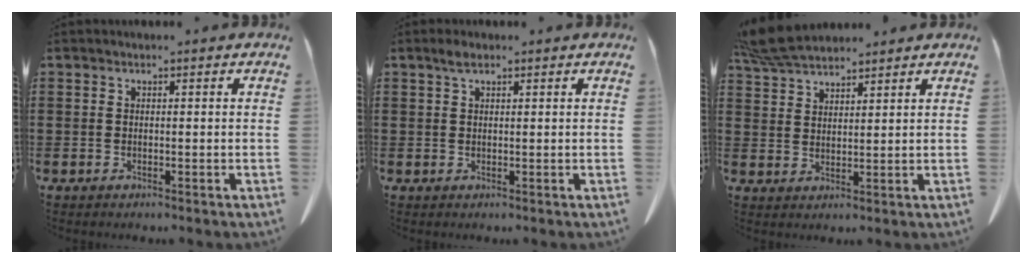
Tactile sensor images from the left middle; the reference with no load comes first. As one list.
[{"total": 1.5, "force": [0.9, 0.7, 1.0], "torque": [-0.025, 0.003, 0.017]}, {"total": 6.6, "force": [5.9, 1.3, 2.7], "torque": [-0.072, -0.012, 0.114]}]